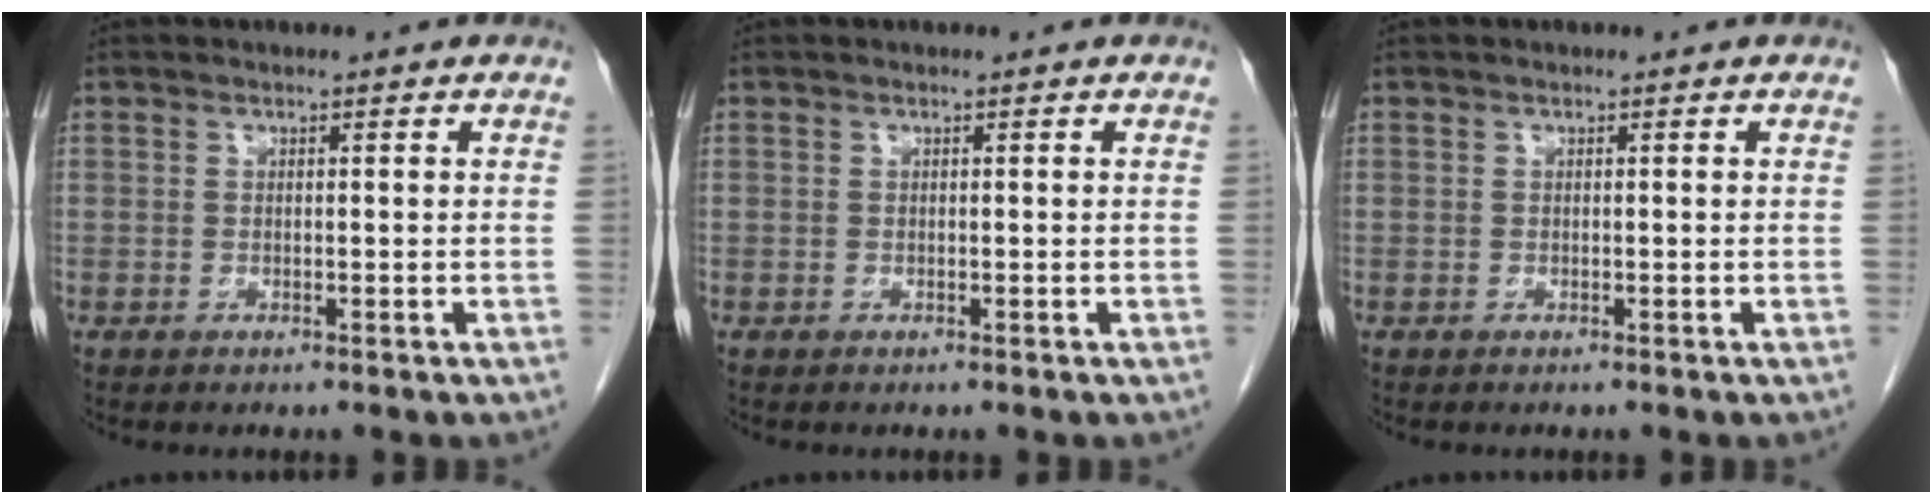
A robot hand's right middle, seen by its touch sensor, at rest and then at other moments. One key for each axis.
{"total": 0.0}
{"total": 0.0}